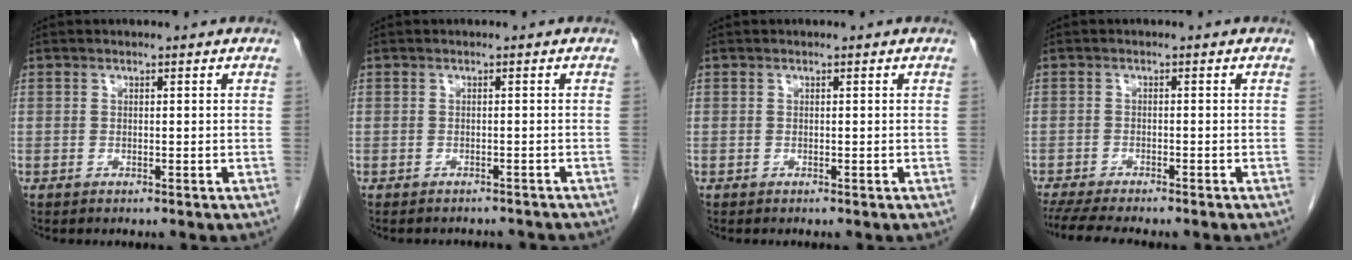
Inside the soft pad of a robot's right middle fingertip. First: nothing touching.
{"total": 5.1, "force": [-4.8, 1.6, 1.0], "torque": [-0.007, 0.001, -0.051]}
{"total": 0.0}
{"total": 8.7, "force": [-7.5, 1.1, 4.4], "torque": [-0.065, -0.012, -0.114]}